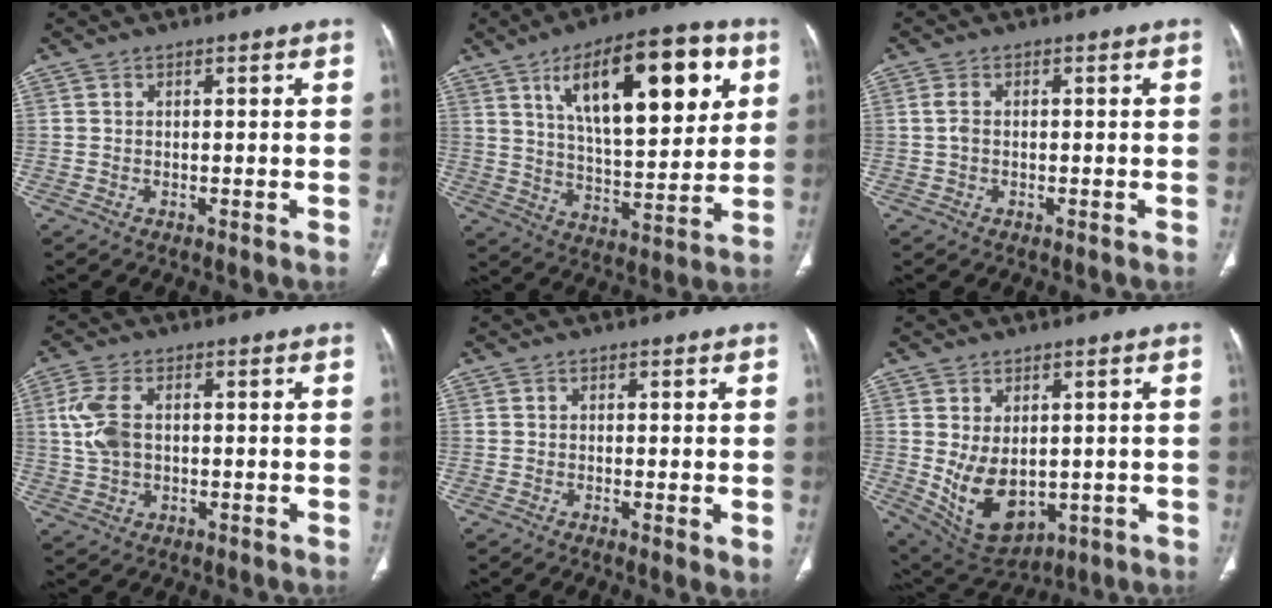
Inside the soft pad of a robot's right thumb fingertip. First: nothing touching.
{"total": 23.0, "force": [9.2, 9.0, 19.0], "torque": [-0.254, -0.023, 0.149]}
{"total": 1.7, "force": [0.1, 1.0, 1.3], "torque": [-0.033, 0.002, 0.000]}
{"total": 6.8, "force": [0.7, 4.1, 5.4], "torque": [-0.127, 0.010, 0.015]}
{"total": 2.3, "force": [-0.3, 0.6, 2.2], "torque": [-0.042, -0.010, -0.009]}
{"total": 11.8, "force": [-0.8, 7.8, 8.9], "torque": [-0.136, -0.012, 0.021]}